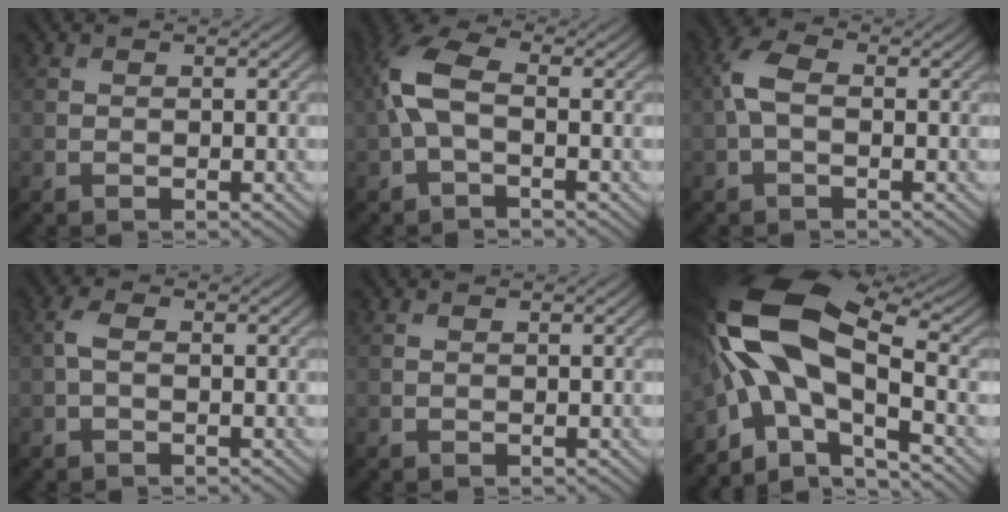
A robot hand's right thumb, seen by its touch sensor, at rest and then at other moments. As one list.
[{"total": 6.2, "force": [-0.1, 3.1, 5.4], "torque": [-0.136, 0.019, -0.014]}, {"total": 4.0, "force": [-0.1, 2.2, 3.3], "torque": [-0.084, 0.013, -0.010]}, {"total": 1.9, "force": [-0.1, 0.9, 1.7], "torque": [-0.044, 0.006, -0.008]}, {"total": 0.0}, {"total": 16.8, "force": [-1.5, 8.4, 14.4], "torque": [-0.289, -0.001, -0.029]}]